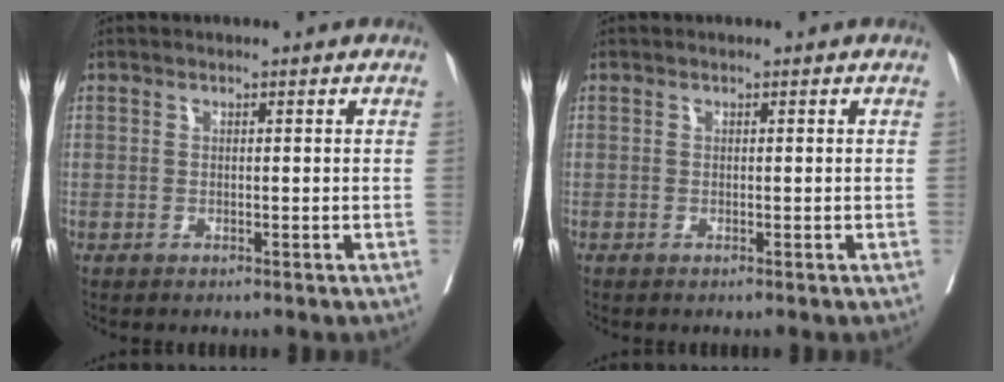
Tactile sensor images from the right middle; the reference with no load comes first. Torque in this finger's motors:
{"motor_torque": [-0.01, 0.00, 0.00, 0.00]}